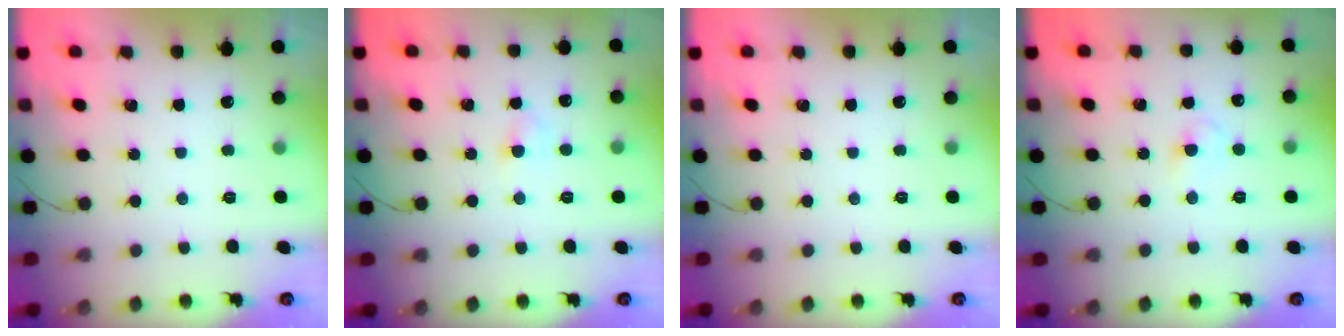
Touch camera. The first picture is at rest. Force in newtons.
{"total": 2.9, "press": 2.7, "slide": 1.2}
{"total": 0.0}
{"total": 2.2, "press": 2.0, "slide": 0.9}